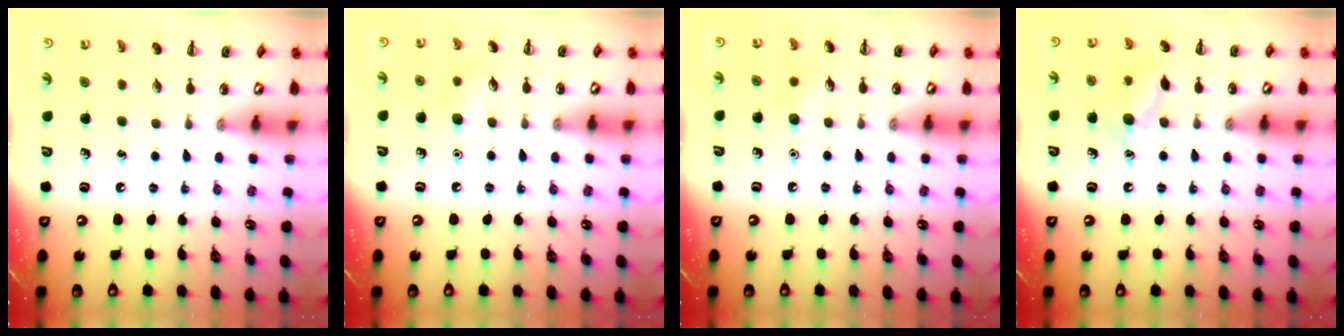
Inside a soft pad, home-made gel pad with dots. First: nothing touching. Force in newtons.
{"total": 6.2, "press": 6.0, "slide": 1.6}
{"total": 5.3, "press": 5.0, "slide": 1.5}
{"total": 9.4, "press": 9.3, "slide": 1.5}